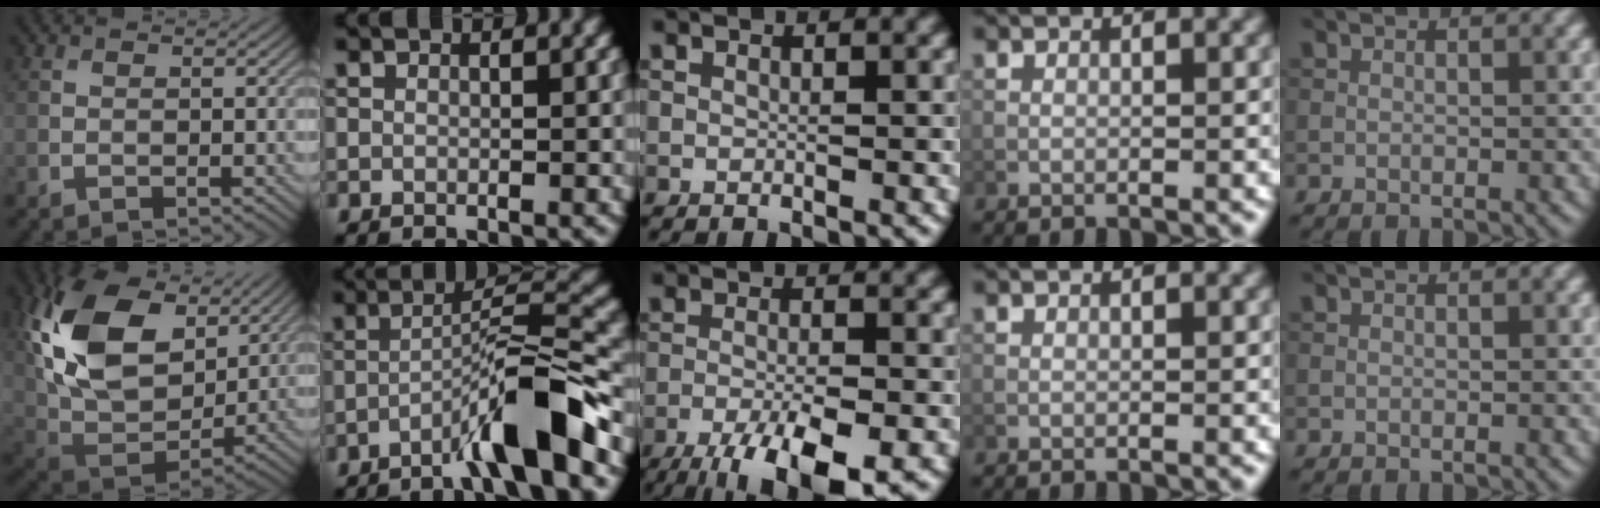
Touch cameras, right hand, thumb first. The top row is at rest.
{"thumb": {"total": 17.8, "force": [6.9, 11.4, 11.8], "torque": [-0.268, 0.013, 0.136]}, "index": {"total": 7.6, "force": [-3.9, 0.6, 6.5], "torque": [-0.102, 0.023, -0.073]}, "middle": {"total": 9.4, "force": [-6.3, 2.4, 6.5], "torque": [-0.116, -0.029, -0.103]}}